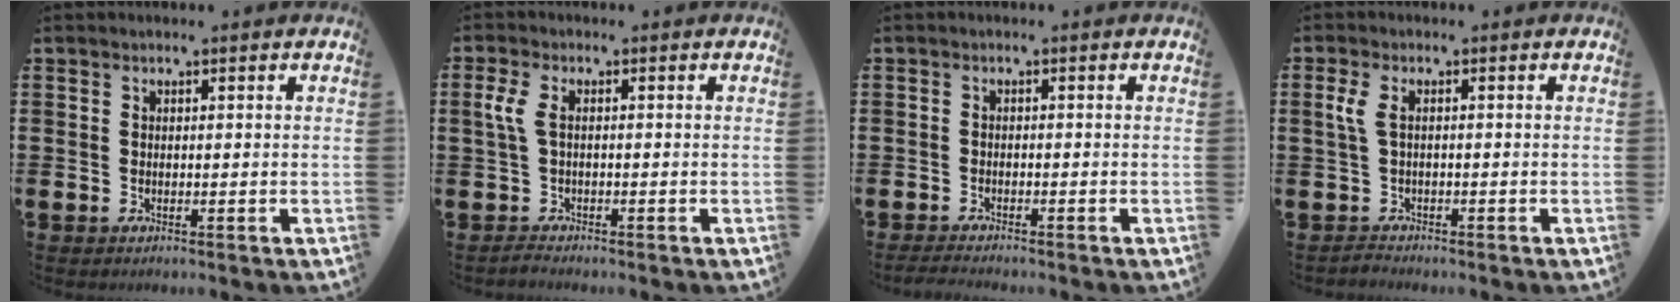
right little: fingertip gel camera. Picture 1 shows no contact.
{"total": 2.9, "force": [-0.4, 1.2, 2.6], "torque": [-0.060, 0.005, -0.010]}
{"total": 1.0, "force": [-1.0, 0.0, 0.2], "torque": [-0.008, 0.001, -0.019]}
{"total": 2.2, "force": [-0.3, 1.1, 1.9], "torque": [-0.042, 0.006, -0.008]}